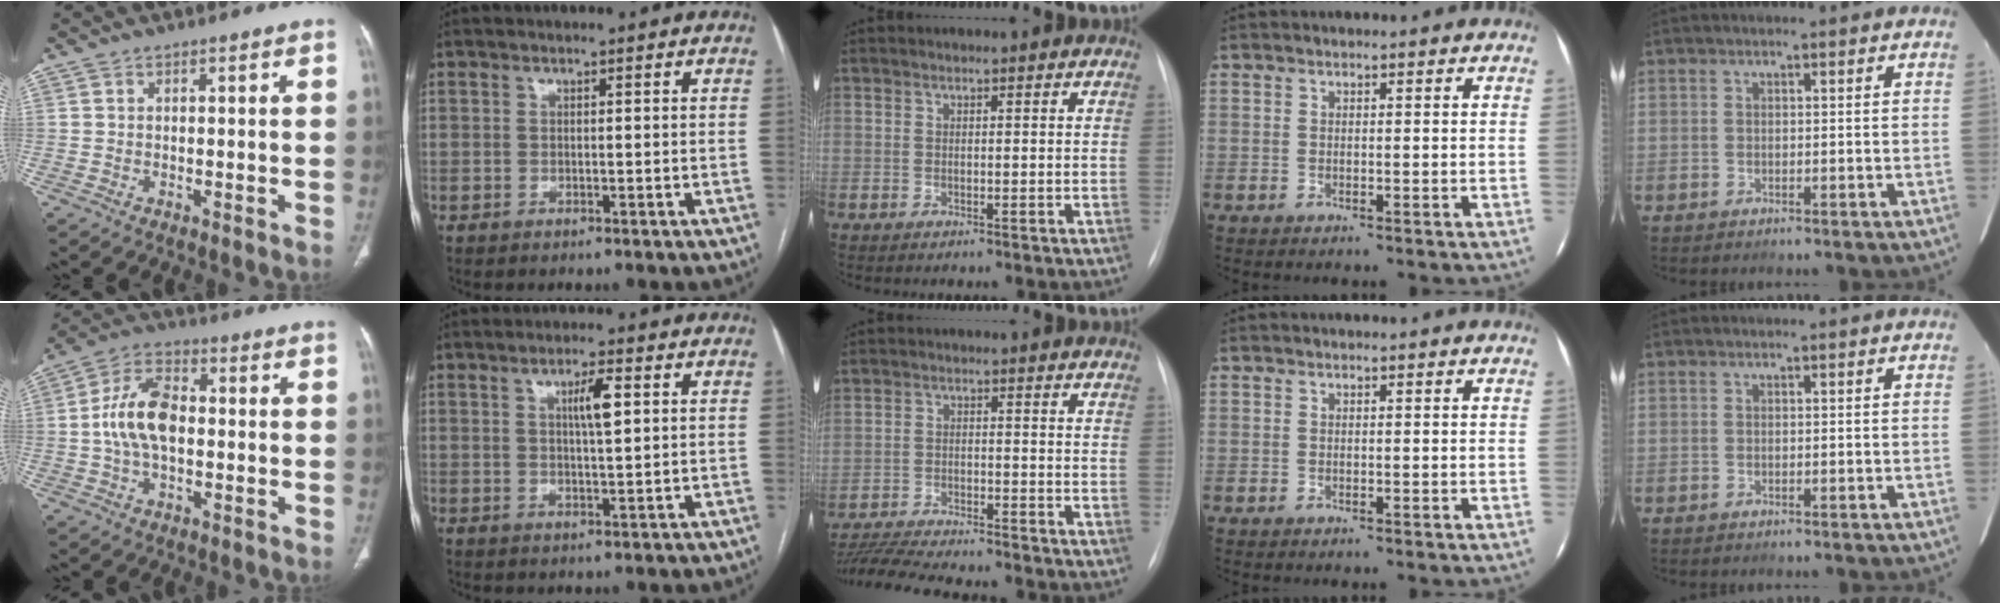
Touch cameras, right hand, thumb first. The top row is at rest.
{"thumb": {"total": 10.8, "force": [-0.3, 6.3, 8.9], "torque": [-0.170, 0.025, -0.013]}, "index": {"total": 4.3, "force": [1.3, 0.5, 4.0], "torque": [-0.073, 0.002, 0.022]}, "middle": {"total": 14.0, "force": [-12.7, 1.1, 5.7], "torque": [-0.100, -0.012, -0.198]}}